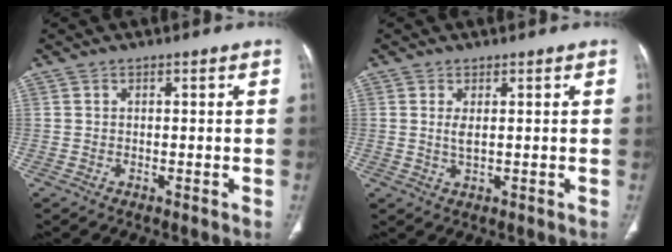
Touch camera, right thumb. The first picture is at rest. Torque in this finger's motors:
{"motor_torque": [-0.25, 0.16, -0.04, 0.59, -0.05]}